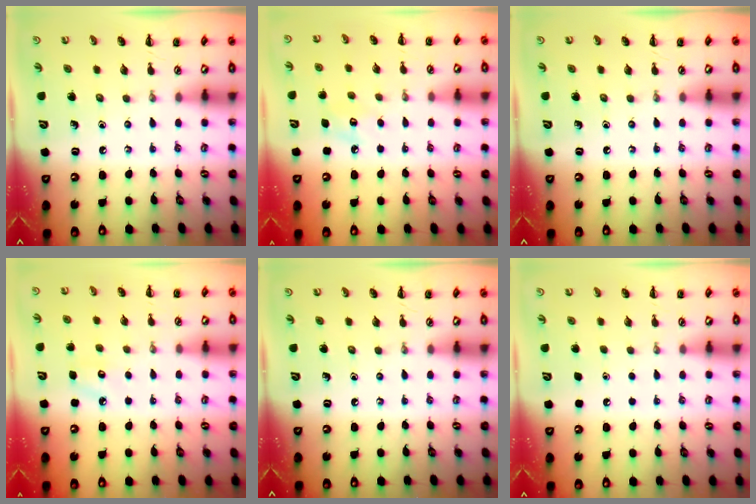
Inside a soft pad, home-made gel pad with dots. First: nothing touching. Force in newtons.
{"total": 7.1, "press": 6.9, "slide": 1.8}
{"total": 0.0}
{"total": 6.4, "press": 6.1, "slide": 1.8}
{"total": 0.0}
{"total": 1.6, "press": 1.6, "slide": 0.1}